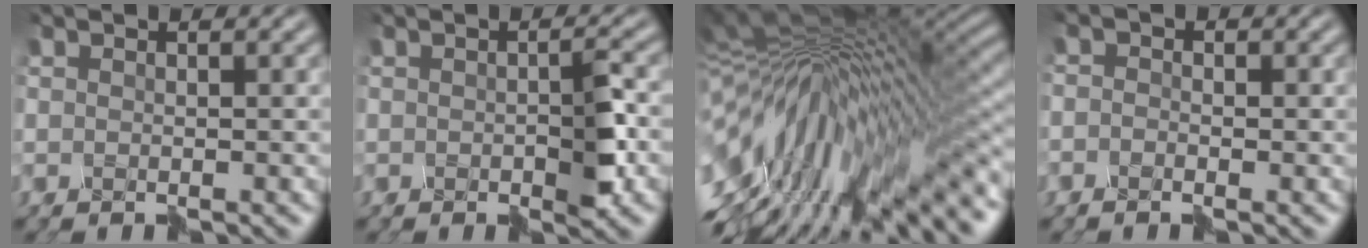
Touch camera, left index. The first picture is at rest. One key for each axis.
{"total": 3.4, "fx": -1.2, "fy": 1.2, "fz": 3.0, "tx": -0.056, "ty": -0.003, "tz": -0.018}
{"total": 12.9, "fx": -1.9, "fy": 4.0, "fz": 12.1, "tx": -0.235, "ty": 0.011, "tz": -0.018}
{"total": 1.5, "fx": -1.3, "fy": 0.6, "fz": -0.3, "tx": 0.017, "ty": 0.008, "tz": -0.023}